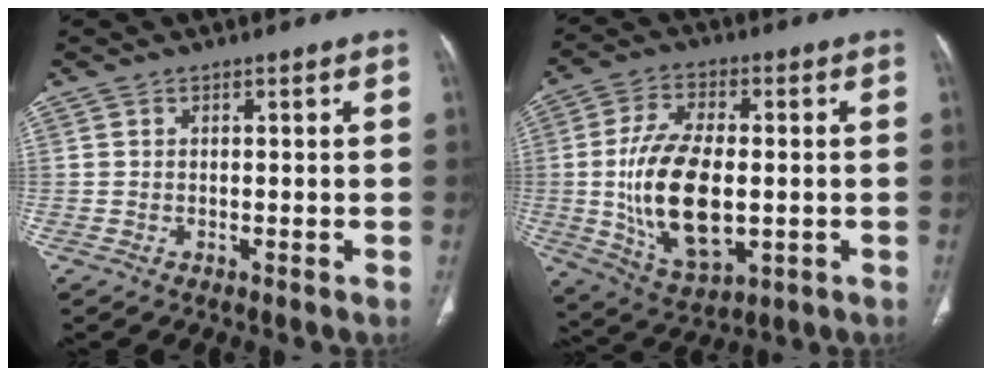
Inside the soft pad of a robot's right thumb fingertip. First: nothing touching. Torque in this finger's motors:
{"motor_torque": [-0.23, 1.34, 0.95, 0.74, 0.17]}